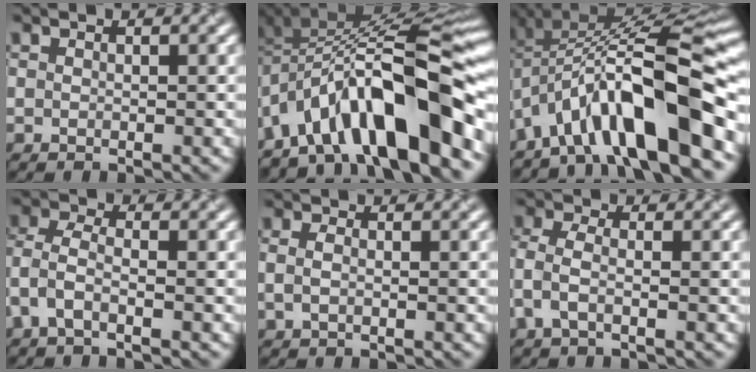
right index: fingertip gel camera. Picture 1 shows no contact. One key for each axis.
{"total": 12.7, "fx": -6.5, "fy": 4.3, "fz": 10.0, "tx": -0.140, "ty": 0.022, "tz": -0.105}
{"total": 12.3, "fx": -5.7, "fy": 3.5, "fz": 10.4, "tx": -0.155, "ty": 0.023, "tz": -0.095}
{"total": 2.6, "fx": -1.2, "fy": 1.2, "fz": 1.9, "tx": -0.054, "ty": 0.011, "tz": -0.038}
{"total": 1.0, "fx": 0.0, "fy": 0.5, "fz": 0.8, "tx": -0.024, "ty": 0.004, "tz": -0.005}
{"total": 2.3, "fx": -0.8, "fy": 1.1, "fz": 1.8, "tx": -0.051, "ty": 0.010, "tz": -0.027}